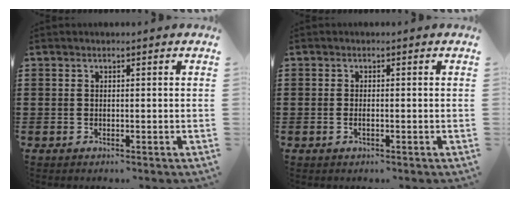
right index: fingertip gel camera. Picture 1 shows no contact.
{"total": 0.8, "force": [-0.4, 0.2, 0.6], "torque": [-0.013, -0.004, -0.006]}